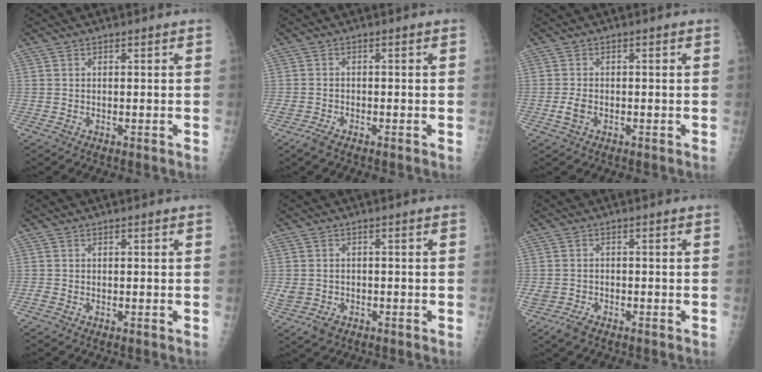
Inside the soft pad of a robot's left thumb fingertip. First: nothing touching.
{"total": 2.6, "force": [-2.1, 0.8, 1.3], "torque": [-0.035, -0.001, -0.039]}
{"total": 2.4, "force": [-0.8, 1.4, 1.7], "torque": [-0.038, 0.004, -0.015]}
{"total": 0.9, "force": [-0.3, 0.5, 0.7], "torque": [-0.018, 0.001, -0.007]}
{"total": 6.2, "force": [-2.9, 4.7, 2.8], "torque": [-0.067, 0.011, -0.040]}
{"total": 4.5, "force": [-3.5, 2.1, 2.0], "torque": [-0.045, 0.003, -0.061]}